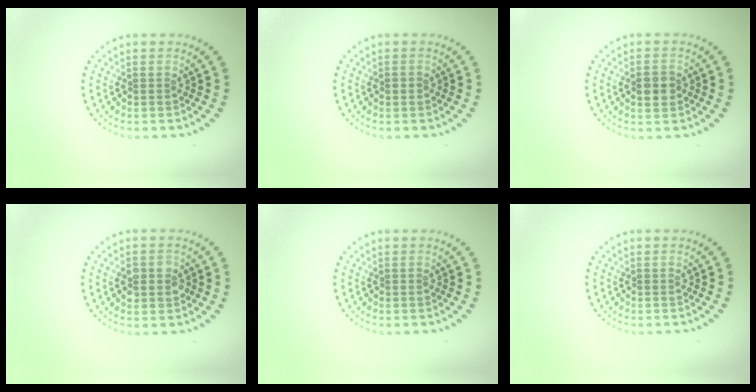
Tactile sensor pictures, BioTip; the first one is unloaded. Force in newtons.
{"total": 0.9, "press": 0.9, "slide": 0.2}
{"total": 2.7, "press": 2.7, "slide": 0.3}
{"total": 2.3, "press": 2.2, "slide": 0.4}
{"total": 0.0}
{"total": 0.0}